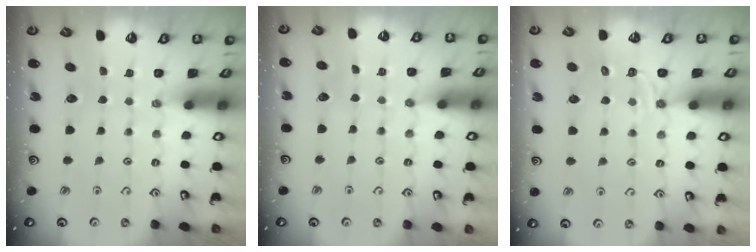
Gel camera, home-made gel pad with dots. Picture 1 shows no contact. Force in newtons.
{"total": 4.3, "press": 4.3, "slide": 0.3}
{"total": 4.4, "press": 4.0, "slide": 1.9}